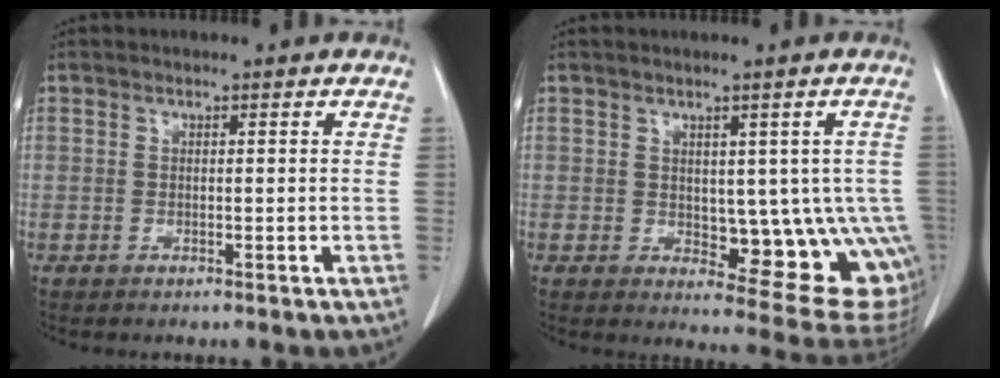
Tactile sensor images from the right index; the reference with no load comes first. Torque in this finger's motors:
{"motor_torque": [0.54, -0.19, 0.29, 0.04]}